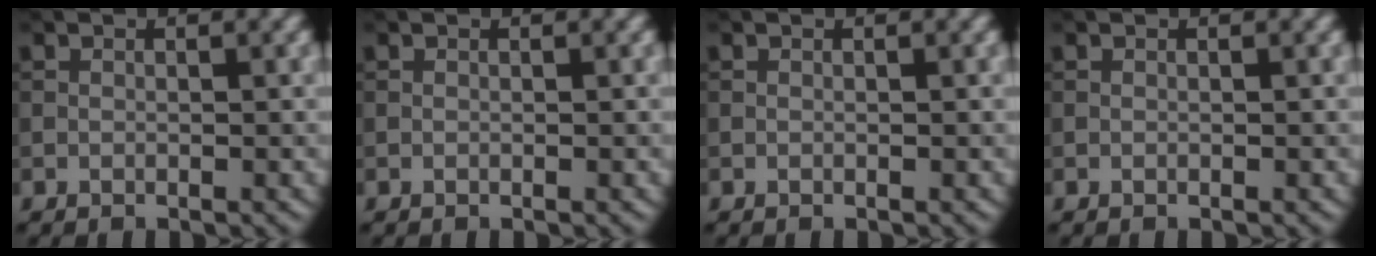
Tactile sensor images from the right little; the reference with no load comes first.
{"total": 0.0}
{"total": 0.0}
{"total": 0.0}